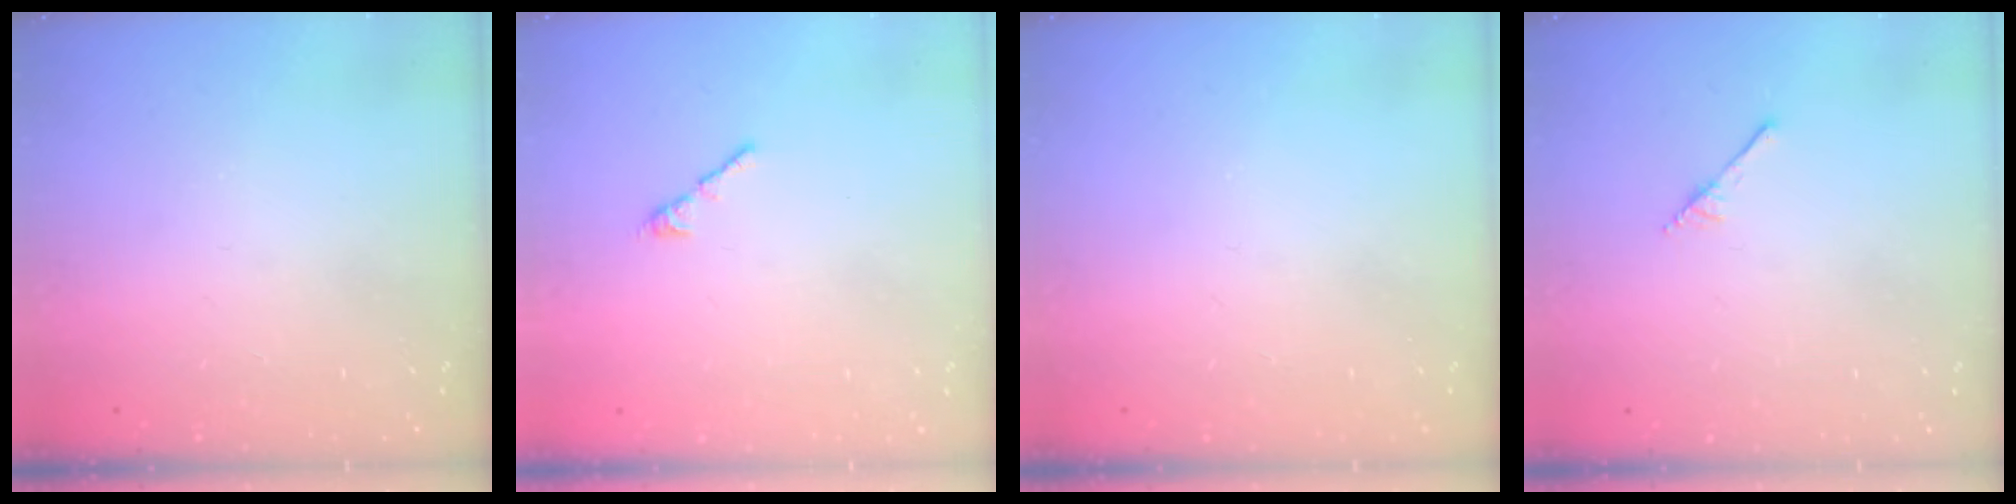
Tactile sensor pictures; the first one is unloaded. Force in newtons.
{"total": 2.7, "press": 2.6, "slide": 0.7}
{"total": 0.0}
{"total": 1.7, "press": 1.7, "slide": 0.1}